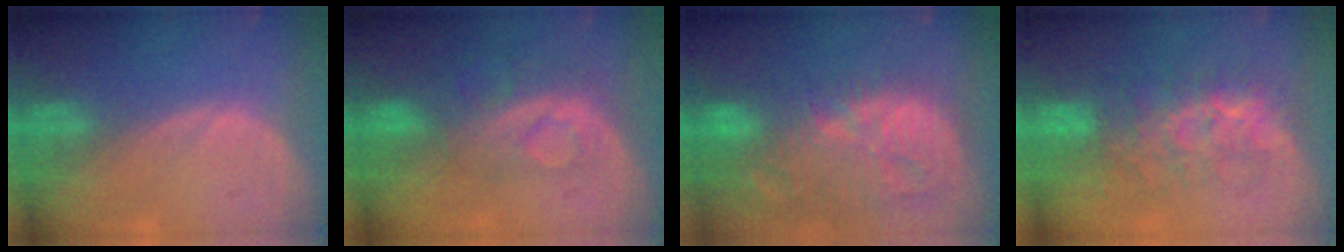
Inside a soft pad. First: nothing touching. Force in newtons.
{"total": 8.5, "press": 7.1, "slide": 4.8}
{"total": 14.7, "press": 12.7, "slide": 7.3}
{"total": 7.8, "press": 7.7, "slide": 1.4}